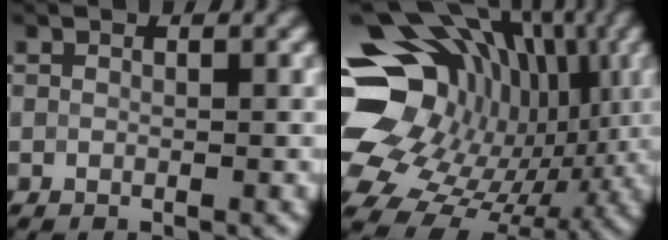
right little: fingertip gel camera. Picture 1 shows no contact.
{"total": 19.3, "force": [1.8, 15.7, 11.1], "torque": [-0.197, -0.003, 0.053]}